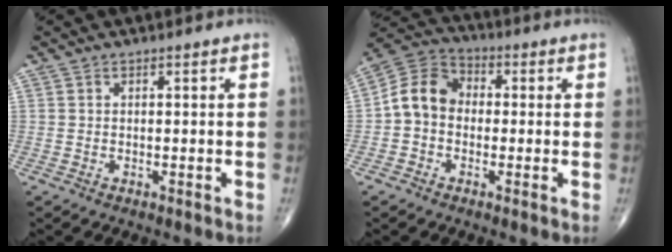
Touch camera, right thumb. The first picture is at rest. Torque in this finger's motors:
{"motor_torque": [-0.34, 0.98, 0.39, -0.74, 0.33]}